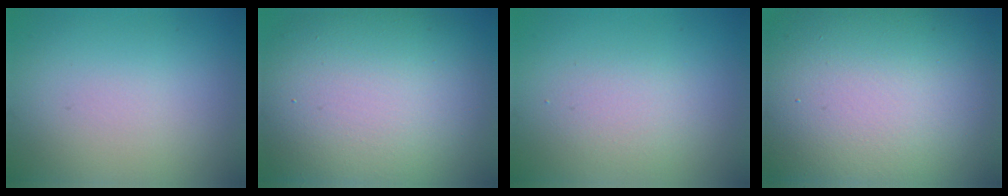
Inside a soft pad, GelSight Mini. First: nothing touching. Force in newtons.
{"total": 14.8, "press": 14.8, "slide": 0.7}
{"total": 1.8, "press": 1.8, "slide": 0.0}
{"total": 20.7, "press": 20.7, "slide": 1.0}